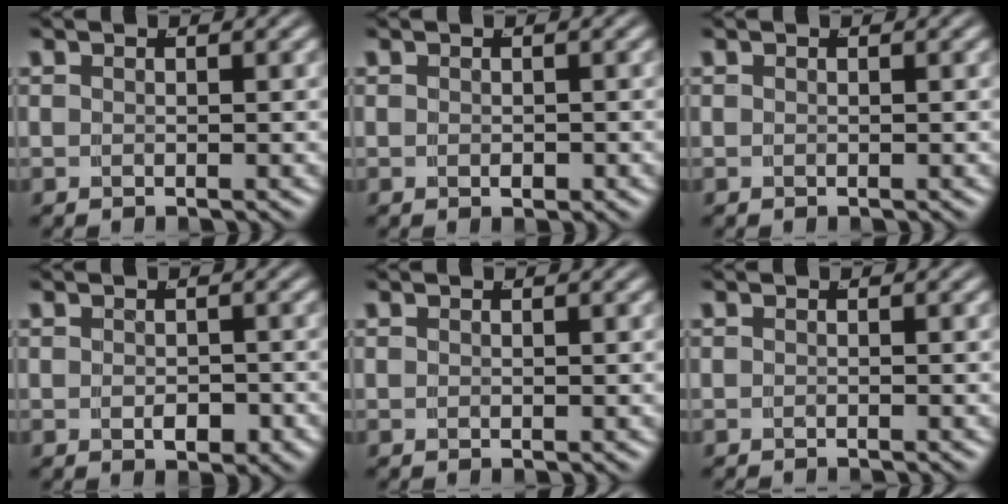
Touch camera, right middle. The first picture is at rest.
{"total": 0.6, "force": [-0.2, 0.4, 0.5], "torque": [-0.012, -0.006, 0.001]}
{"total": 0.0}
{"total": 1.5, "force": [-0.6, 0.7, 1.1], "torque": [-0.014, -0.008, -0.005]}
{"total": 0.0}
{"total": 0.6, "force": [-0.5, -0.2, 0.0], "torque": [-0.004, -0.001, -0.009]}